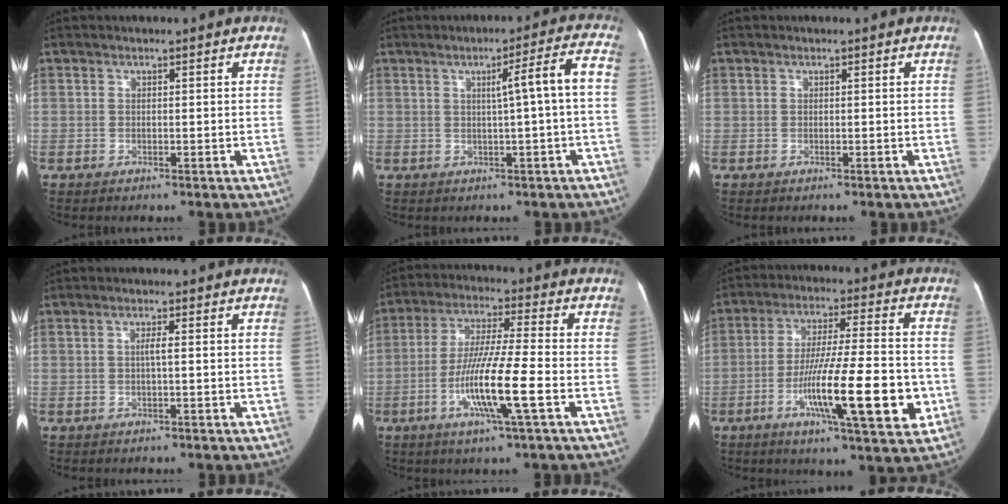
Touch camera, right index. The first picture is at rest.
{"total": 6.4, "force": [0.3, -0.8, 6.3], "torque": [-0.088, 0.013, 0.007]}
{"total": 0.5, "force": [0.0, 0.5, -0.1], "torque": [0.011, 0.006, -0.003]}
{"total": 1.3, "force": [0.0, 0.0, 1.3], "torque": [-0.025, 0.003, -0.001]}
{"total": 11.9, "force": [-3.9, -0.2, 11.3], "torque": [-0.219, -0.010, -0.078]}
{"total": 16.7, "force": [-5.1, 1.8, 15.8], "torque": [-0.255, -0.007, -0.079]}